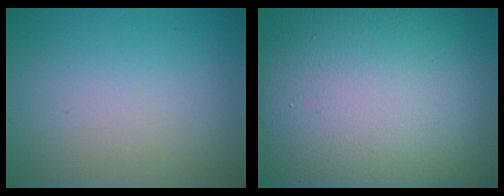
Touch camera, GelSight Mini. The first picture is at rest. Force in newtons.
{"total": 16.9, "press": 16.8, "slide": 1.1}